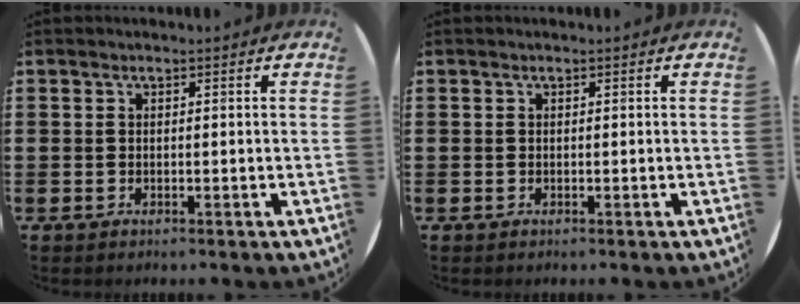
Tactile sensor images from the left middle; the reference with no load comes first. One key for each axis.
{"total": 0.0}